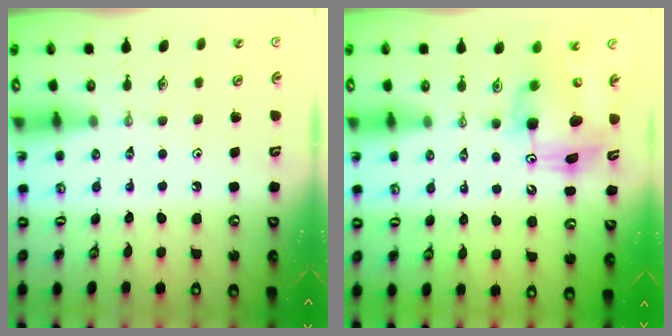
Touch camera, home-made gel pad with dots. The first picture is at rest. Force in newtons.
{"total": 8.9, "press": 8.7, "slide": 1.8}